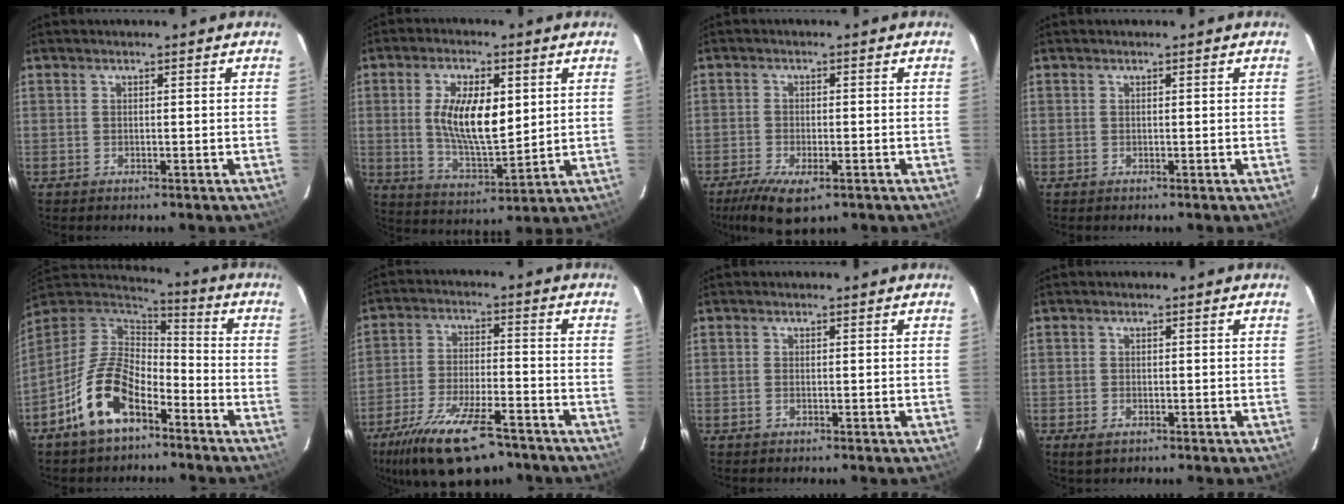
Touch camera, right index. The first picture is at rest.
{"total": 12.3, "force": [2.2, 5.1, 10.9], "torque": [-0.206, -0.002, 0.048]}
{"total": 9.0, "force": [-5.7, 3.4, 6.2], "torque": [-0.141, -0.032, -0.096]}
{"total": 0.0}
{"total": 15.0, "force": [-8.1, 7.7, 10.0], "torque": [-0.206, 0.005, -0.151]}
{"total": 17.3, "force": [-12.2, 5.6, 10.9], "torque": [-0.223, -0.034, -0.206]}
{"total": 0.6, "force": [-0.2, 0.2, 0.5], "torque": [-0.012, 0.000, -0.004]}
{"total": 2.2, "force": [-1.2, 1.3, 1.4], "torque": [-0.025, -0.006, -0.019]}